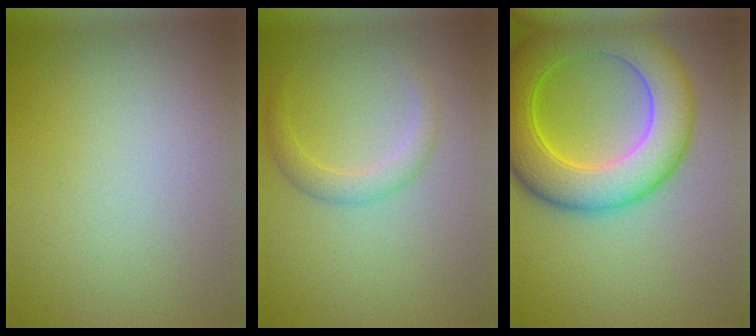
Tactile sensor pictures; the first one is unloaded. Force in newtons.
{"total": 1.9, "press": 1.9, "slide": 0.1}
{"total": 9.3, "press": 9.3, "slide": 0.0}